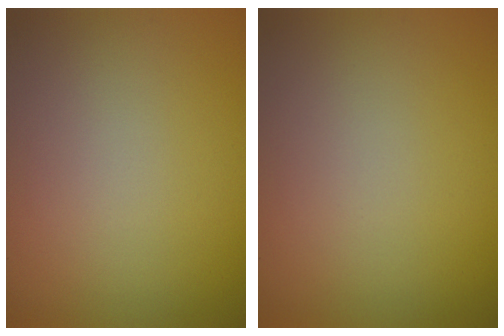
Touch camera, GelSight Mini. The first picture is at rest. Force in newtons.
{"total": 0.0}